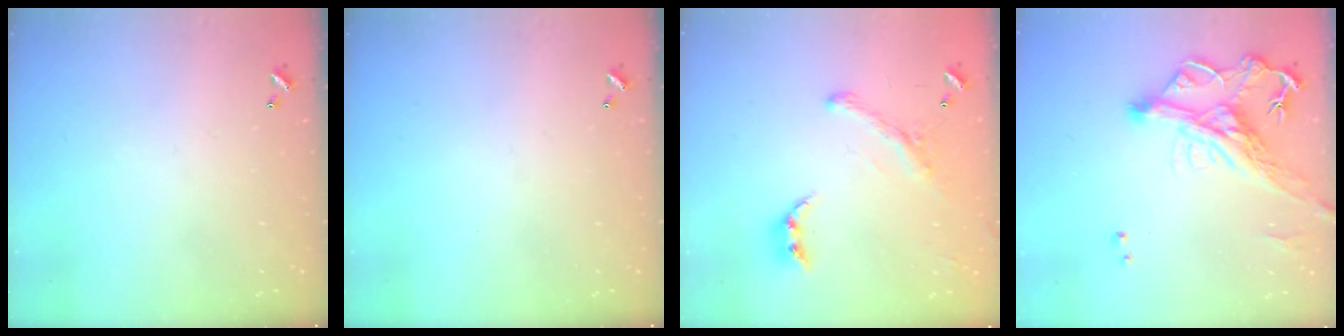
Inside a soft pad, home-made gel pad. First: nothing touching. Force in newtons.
{"total": 0.0}
{"total": 2.2, "press": 1.9, "slide": 1.0}
{"total": 6.3, "press": 6.1, "slide": 1.7}